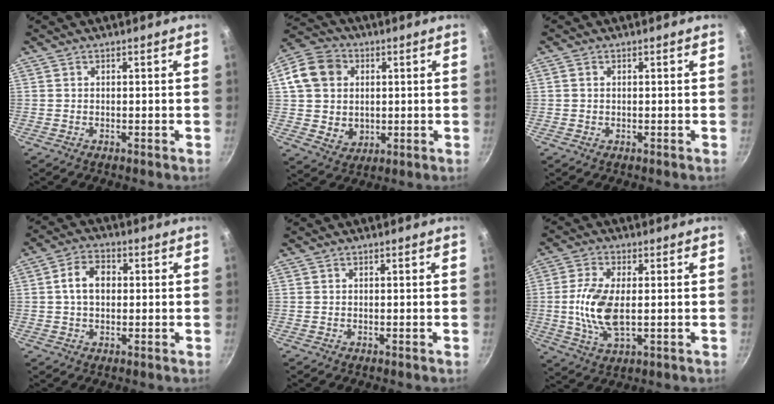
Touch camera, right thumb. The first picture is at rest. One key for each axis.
{"total": 13.0, "fx": 2.3, "fy": 11.2, "fz": 6.1, "tx": -0.081, "ty": 0.005, "tz": 0.042}
{"total": 0.7, "fx": 0.2, "fy": 0.6, "fz": 0.4, "tx": -0.004, "ty": 0.002, "tz": 0.003}
{"total": 6.6, "fx": 0.6, "fy": 4.7, "fz": 4.6, "tx": -0.068, "ty": 0.015, "tz": 0.003}
{"total": 0.0}
{"total": 10.2, "fx": 0.0, "fy": 4.9, "fz": 9.0, "tx": -0.187, "ty": -0.004, "tz": -0.001}